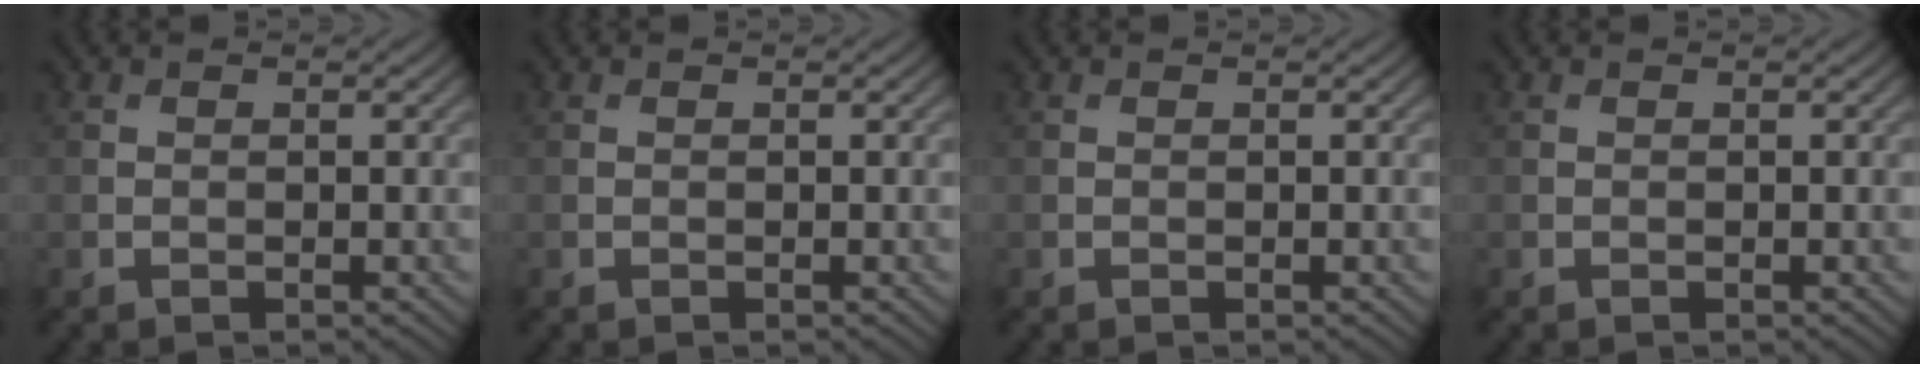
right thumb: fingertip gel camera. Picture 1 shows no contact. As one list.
[{"total": 0.0}, {"total": 0.0}, {"total": 0.0}]